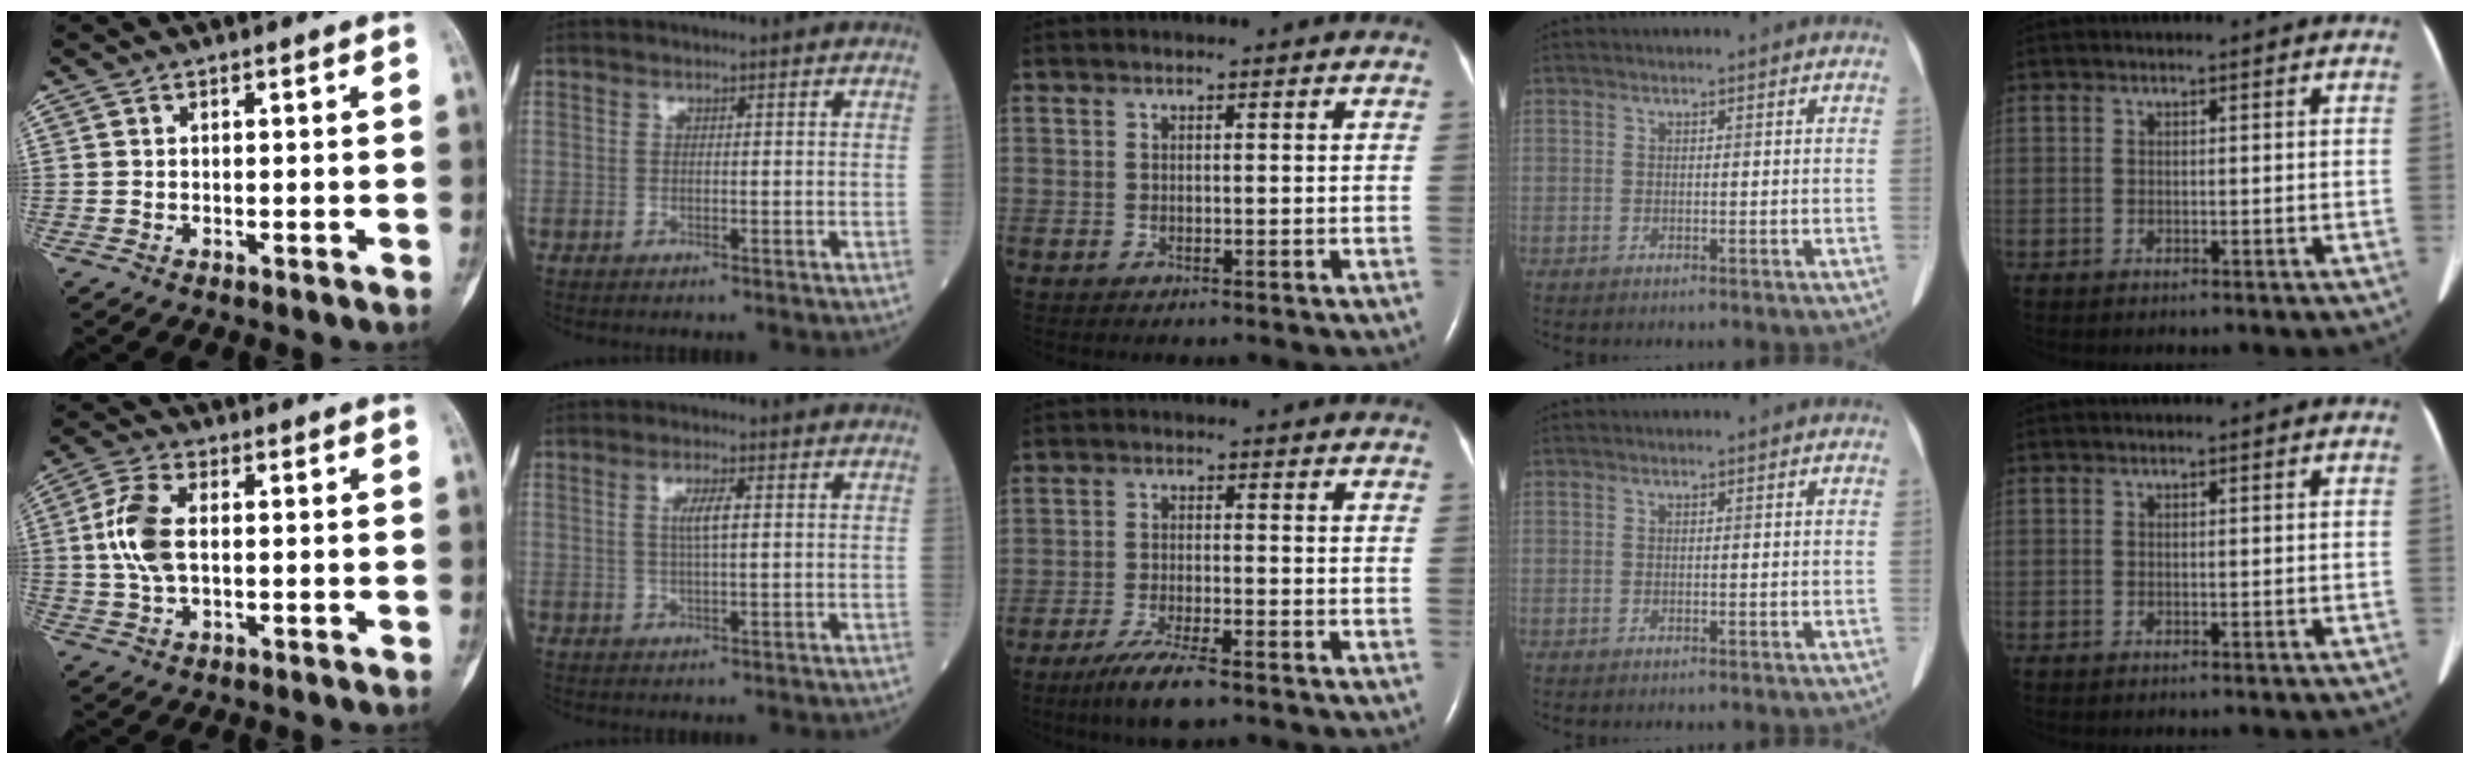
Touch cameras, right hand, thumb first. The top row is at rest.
{"thumb": {"total": 8.3, "force": [0.5, 4.4, 6.9], "torque": [-0.158, 0.010, 0.009]}, "index": {"total": 3.2, "force": [0.7, 0.4, 3.1], "torque": [-0.062, 0.000, 0.013]}, "middle": {"total": 6.8, "force": [-4.8, 0.9, 4.7], "torque": [-0.097, -0.015, -0.083]}}